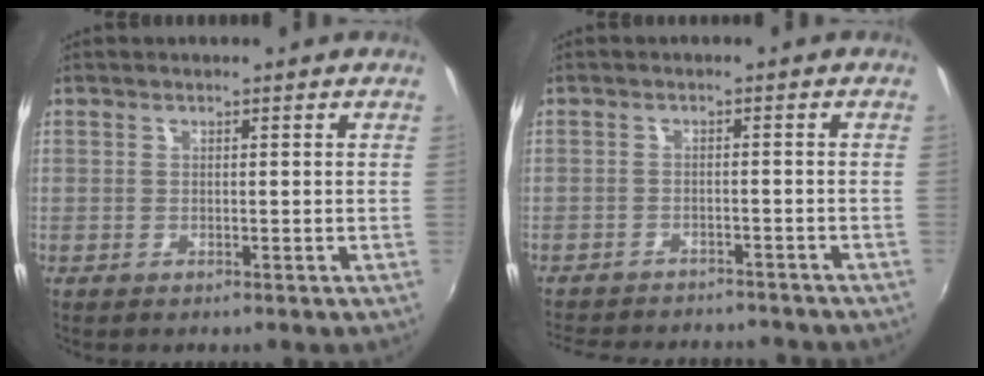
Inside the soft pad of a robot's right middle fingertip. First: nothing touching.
{"total": 13.8, "force": [-12.2, 3.9, 5.0], "torque": [-0.114, -0.008, -0.167]}